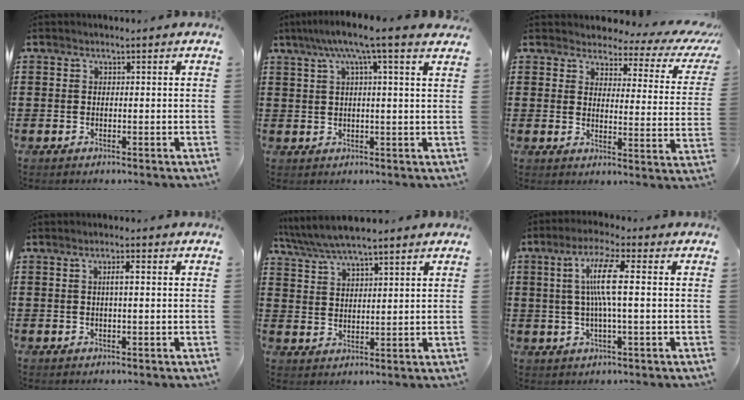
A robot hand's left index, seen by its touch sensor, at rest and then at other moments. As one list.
[{"total": 6.3, "force": [3.8, -0.2, 5.0], "torque": [-0.108, -0.004, 0.061]}, {"total": 3.4, "force": [2.7, 1.3, 1.6], "torque": [-0.042, -0.015, 0.040]}, {"total": 2.2, "force": [0.4, 0.4, 2.2], "torque": [-0.044, 0.003, 0.004]}, {"total": 5.6, "force": [4.9, 0.9, 2.5], "torque": [-0.063, -0.015, 0.086]}, {"total": 7.4, "force": [0.9, 1.1, 7.2], "torque": [-0.155, -0.001, 0.006]}]